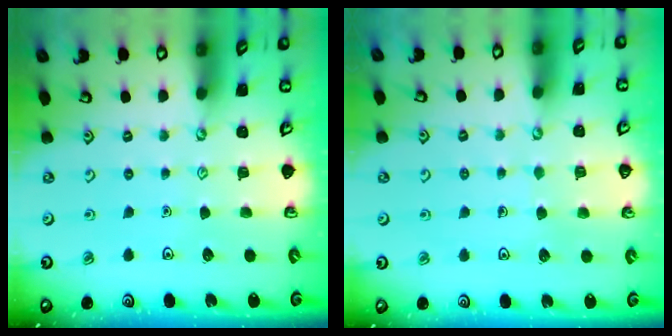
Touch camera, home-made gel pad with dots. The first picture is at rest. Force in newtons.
{"total": 3.5, "press": 3.5, "slide": 0.3}